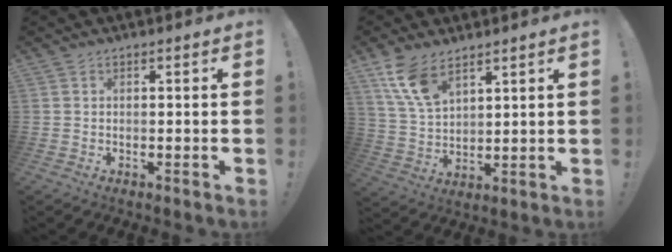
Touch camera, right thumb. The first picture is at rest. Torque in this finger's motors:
{"motor_torque": [0.16, 0.19, 0.63, 0.54, 0.05]}